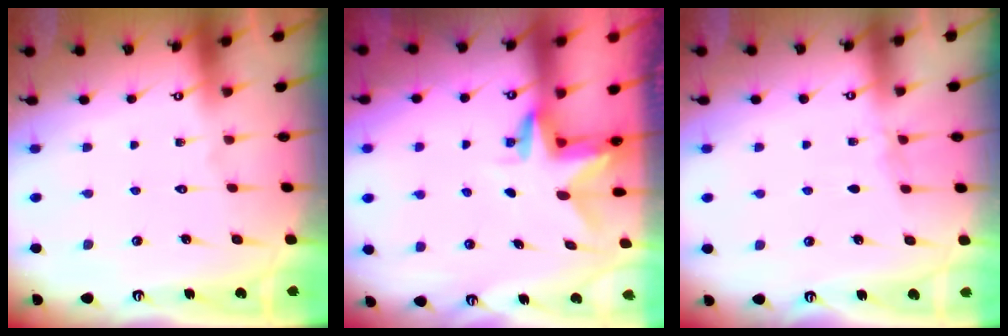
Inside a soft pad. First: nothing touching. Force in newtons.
{"total": 2.9, "press": 2.9, "slide": 0.3}
{"total": 2.8, "press": 2.6, "slide": 0.9}